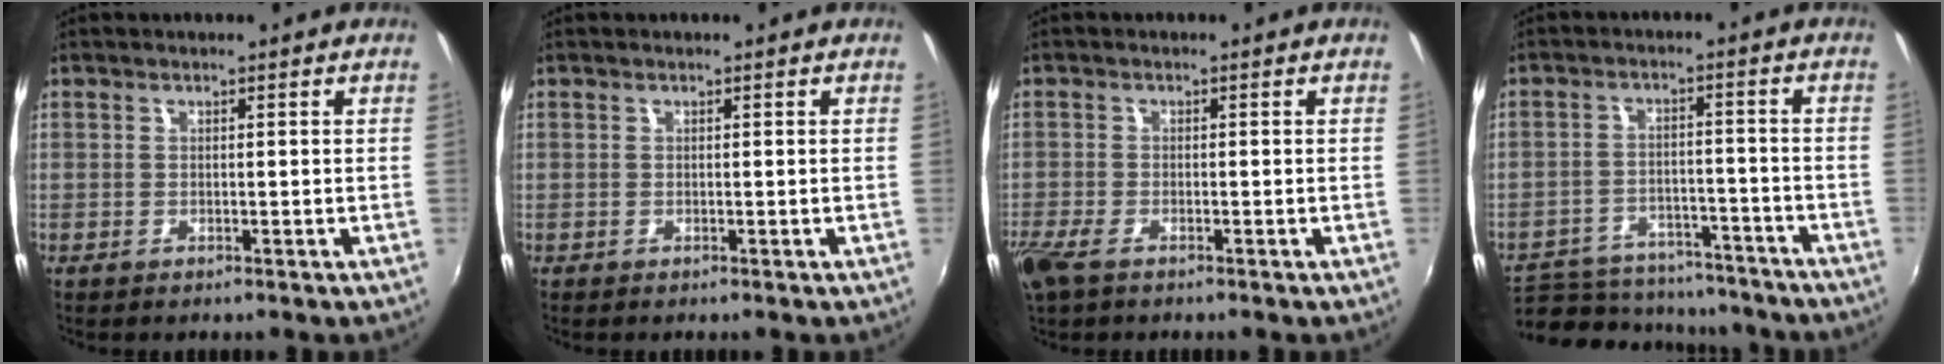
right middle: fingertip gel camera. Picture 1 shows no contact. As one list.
[{"total": 0.0}, {"total": 4.6, "force": [-3.1, 1.6, 3.0], "torque": [-0.078, -0.015, -0.060]}, {"total": 21.4, "force": [-17.4, 9.0, 8.5], "torque": [-0.191, 0.000, -0.228]}]